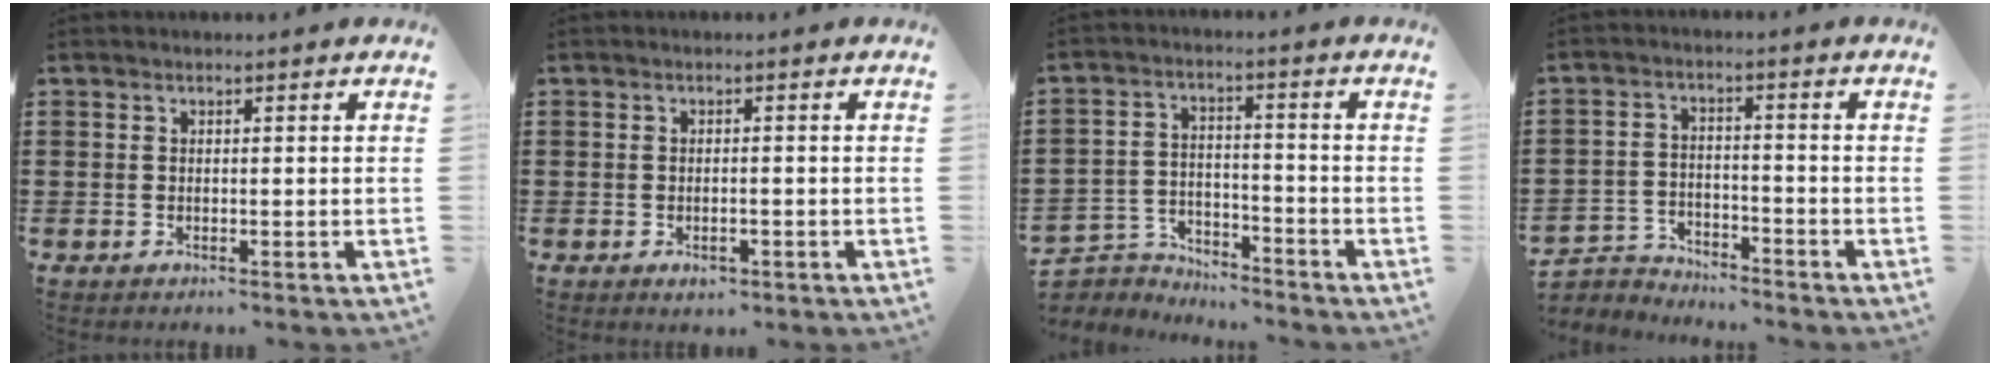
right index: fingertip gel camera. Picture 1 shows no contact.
{"total": 1.5, "force": [-0.8, 0.7, 1.1], "torque": [-0.023, -0.001, -0.014]}
{"total": 5.0, "force": [-4.9, 1.1, -0.2], "torque": [-0.016, 0.005, -0.107]}
{"total": 3.8, "force": [-3.7, 0.6, -0.2], "torque": [-0.012, -0.001, -0.083]}